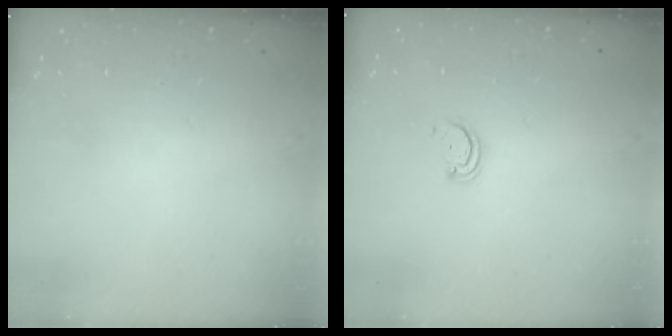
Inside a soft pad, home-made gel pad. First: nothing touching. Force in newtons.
{"total": 2.2, "press": 2.2, "slide": 0.2}